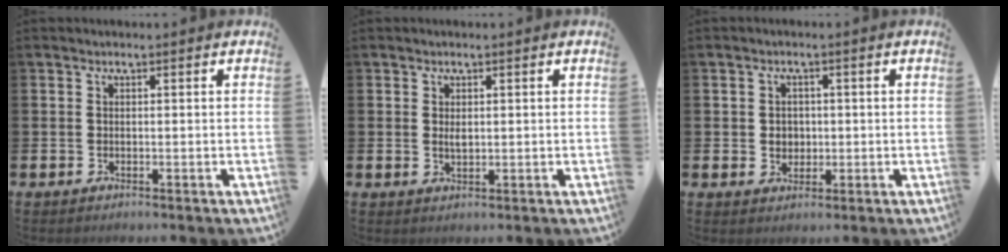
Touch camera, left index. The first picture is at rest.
{"total": 1.3, "force": [0.7, 0.6, 0.9], "torque": [-0.006, -0.002, 0.010]}
{"total": 2.3, "force": [0.4, 2.1, 0.9], "torque": [-0.003, 0.002, 0.000]}